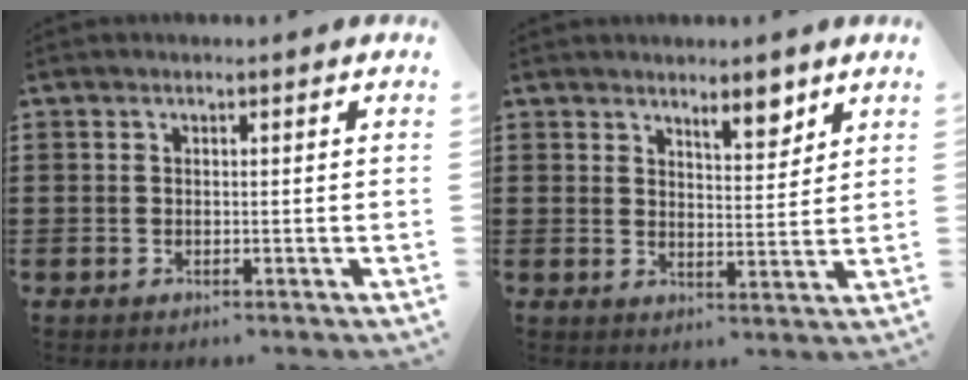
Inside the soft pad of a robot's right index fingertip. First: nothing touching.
{"total": 4.9, "force": [4.0, 1.4, 2.5], "torque": [-0.032, -0.011, 0.066]}